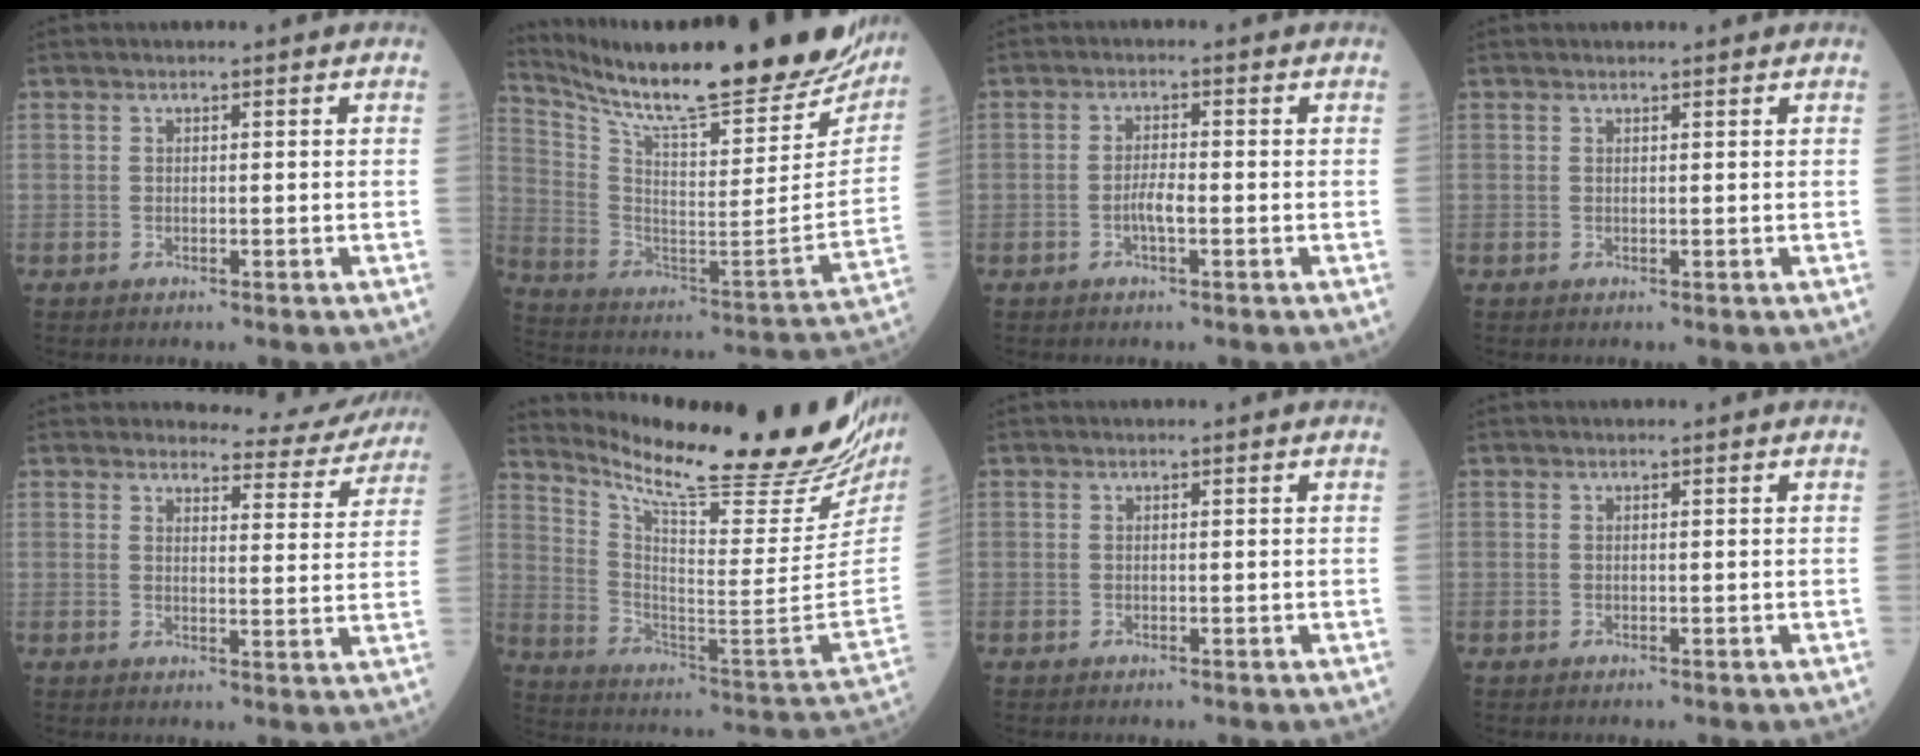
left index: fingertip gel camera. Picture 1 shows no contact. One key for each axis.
{"total": 32.2, "fx": 27.8, "fy": 4.6, "fz": 15.7, "tx": -0.271, "ty": -0.090, "tz": 0.390}
{"total": 2.5, "fx": -1.0, "fy": 0.4, "fz": 2.3, "tx": -0.044, "ty": 0.000, "tz": -0.021}
{"total": 0.7, "fx": 0.7, "fy": 0.1, "fz": 0.1, "tx": -0.007, "ty": 0.002, "tz": 0.009}
{"total": 9.0, "fx": 8.9, "fy": 1.7, "fz": 0.3, "tx": 0.009, "ty": -0.027, "tz": 0.090}
{"total": 28.7, "fx": 24.4, "fy": 2.7, "fz": 14.8, "tx": -0.249, "ty": -0.095, "tz": 0.341}
{"total": 0.0}
{"total": 0.0}